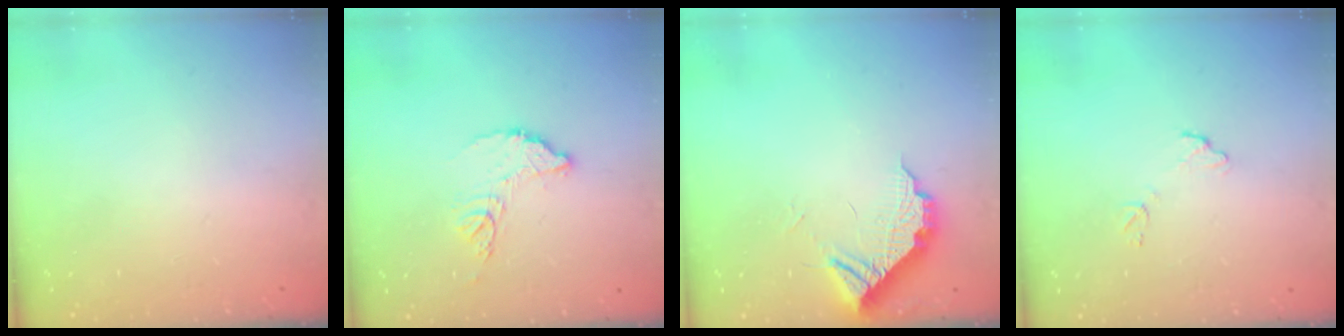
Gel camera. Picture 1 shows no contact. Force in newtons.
{"total": 8.9, "press": 8.9, "slide": 0.6}
{"total": 9.5, "press": 9.5, "slide": 0.6}
{"total": 6.4, "press": 6.4, "slide": 0.3}